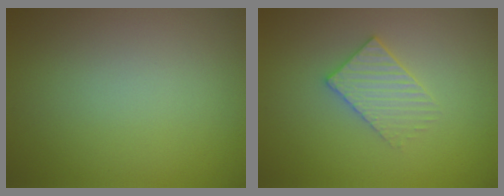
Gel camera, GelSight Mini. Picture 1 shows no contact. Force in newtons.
{"total": 2.7, "press": 2.7, "slide": 0.5}